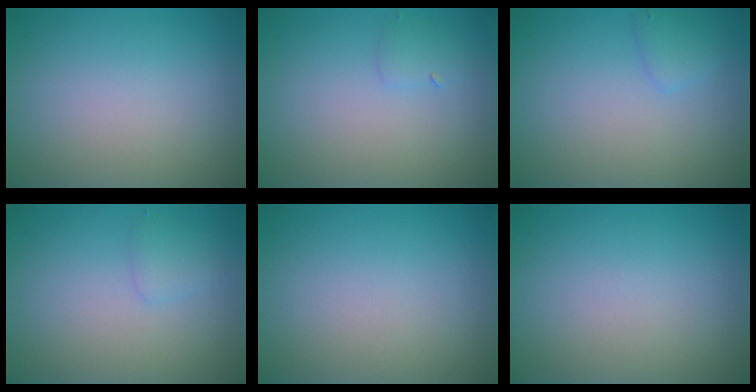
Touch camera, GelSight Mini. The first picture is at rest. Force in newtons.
{"total": 1.0, "press": 1.0, "slide": 0.0}
{"total": 1.2, "press": 1.2, "slide": 0.1}
{"total": 1.1, "press": 1.1, "slide": 0.1}
{"total": 0.0}
{"total": 0.0}